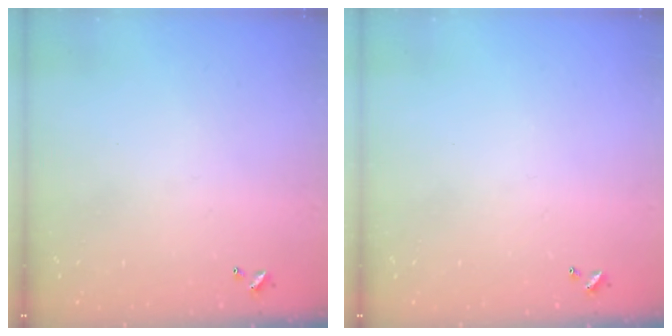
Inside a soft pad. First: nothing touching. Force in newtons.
{"total": 0.0}